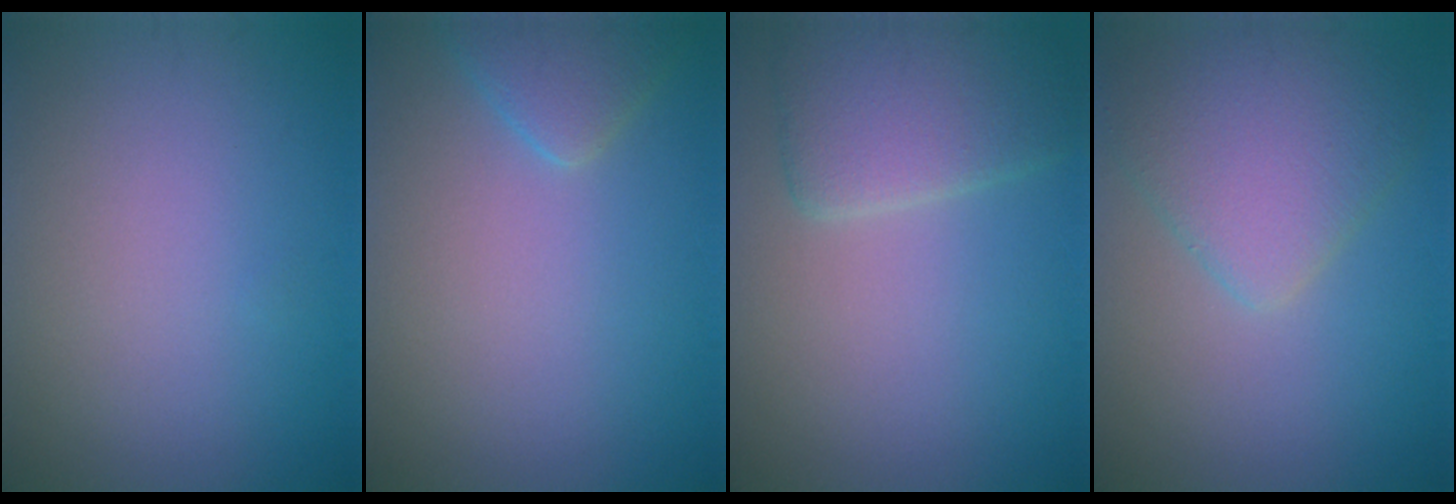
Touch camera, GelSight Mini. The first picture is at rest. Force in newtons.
{"total": 2.5, "press": 2.4, "slide": 0.2}
{"total": 4.5, "press": 4.4, "slide": 0.6}
{"total": 5.2, "press": 5.2, "slide": 0.2}